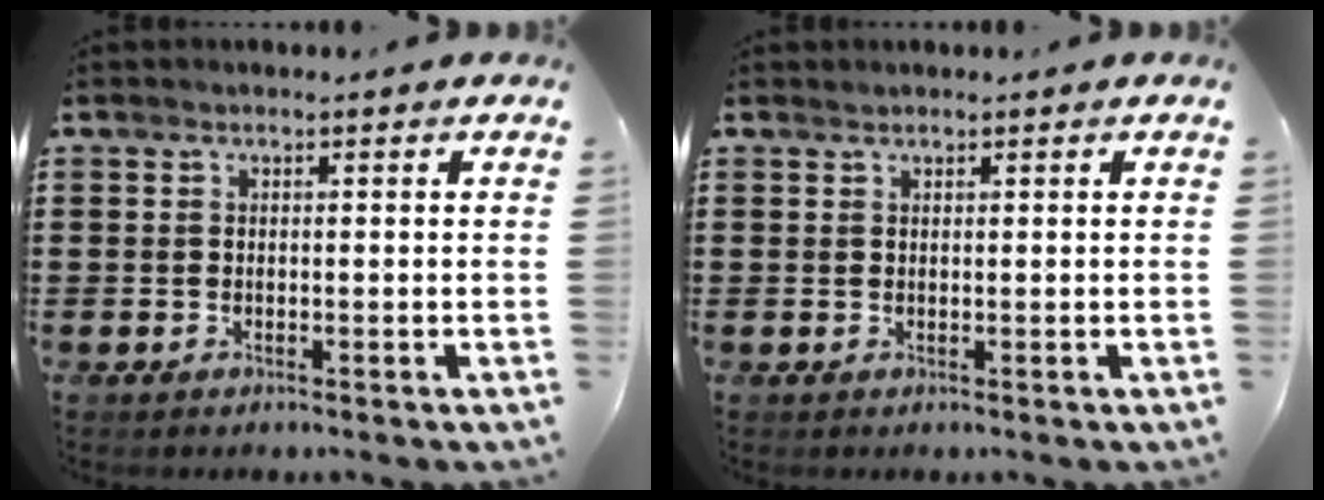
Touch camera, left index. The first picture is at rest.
{"total": 0.5, "force": [0.5, 0.1, 0.1], "torque": [-0.003, 0.000, 0.011]}